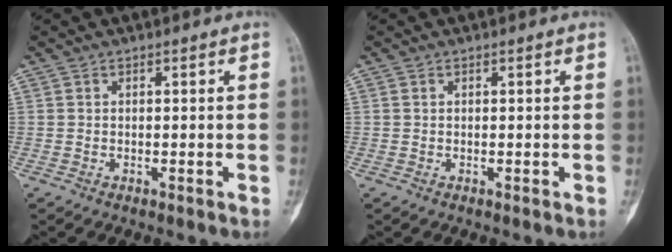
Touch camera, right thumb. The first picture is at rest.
{"total": 0.0}